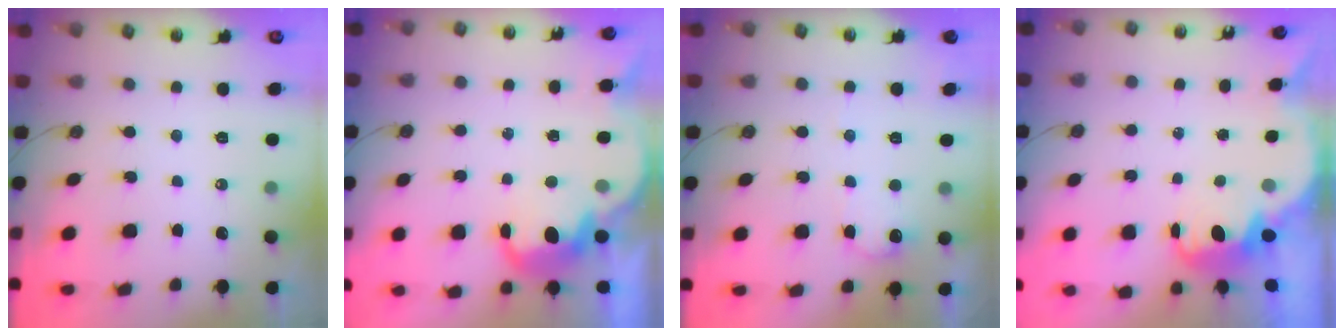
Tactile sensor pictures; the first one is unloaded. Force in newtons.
{"total": 6.1, "press": 6.0, "slide": 0.5}
{"total": 8.2, "press": 8.1, "slide": 0.5}
{"total": 3.8, "press": 3.8, "slide": 0.4}